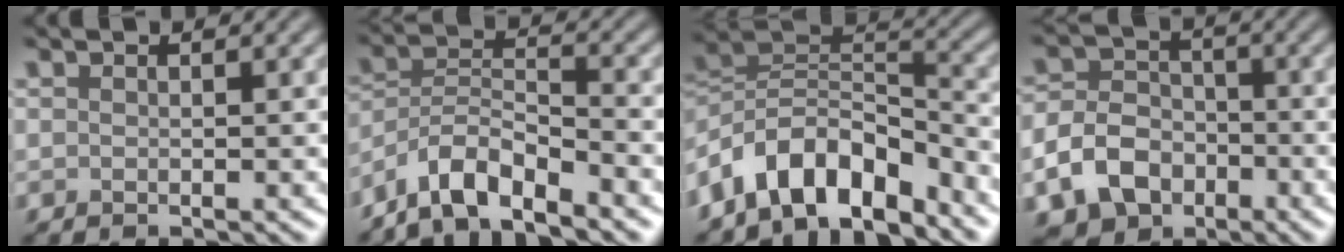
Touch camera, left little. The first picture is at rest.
{"total": 5.9, "force": [-4.8, 1.4, 3.1], "torque": [-0.053, 0.002, -0.096]}
{"total": 9.5, "force": [-6.2, 4.6, 5.7], "torque": [-0.082, 0.007, -0.125]}
{"total": 6.3, "force": [-2.9, 4.6, 3.2], "torque": [-0.064, -0.005, -0.058]}